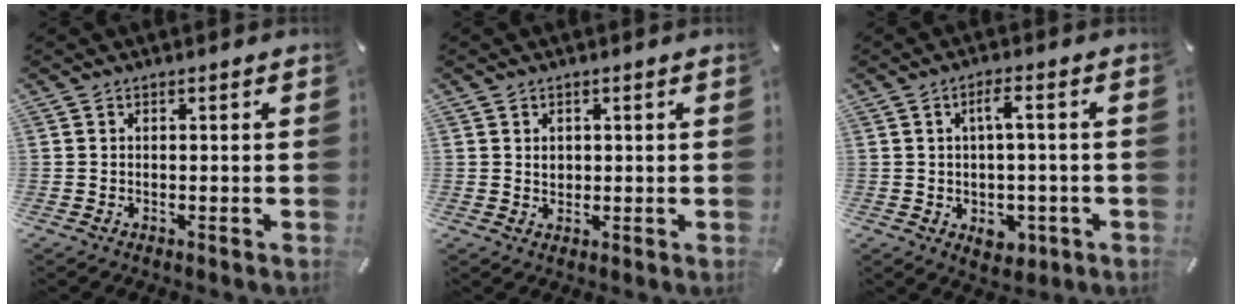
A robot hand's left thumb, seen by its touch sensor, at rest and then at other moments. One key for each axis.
{"total": 1.8, "fx": 0.5, "fy": 1.6, "fz": 0.6, "tx": -0.006, "ty": 0.000, "tz": 0.007}
{"total": 7.0, "fx": -0.9, "fy": 3.8, "fz": 5.8, "tx": -0.099, "ty": 0.002, "tz": -0.021}